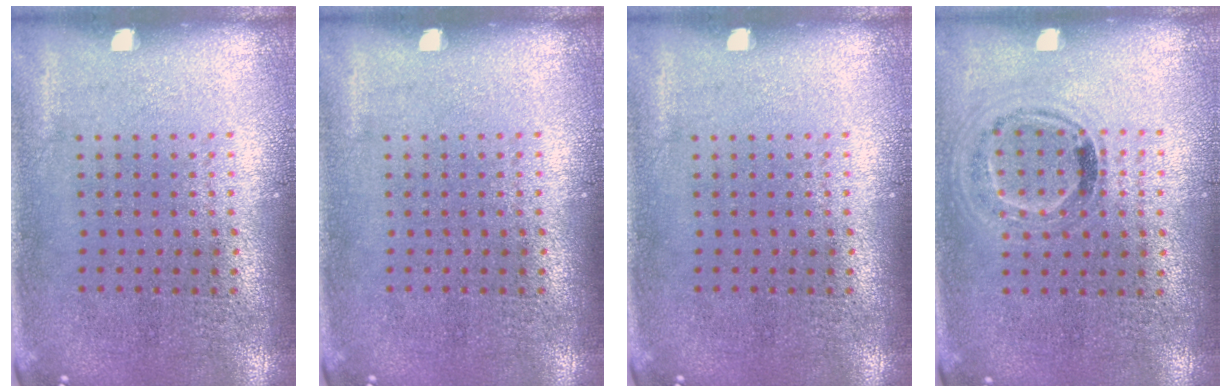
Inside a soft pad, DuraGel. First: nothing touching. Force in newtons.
{"total": 0.0}
{"total": 0.0}
{"total": 1.0, "press": 0.9, "slide": 0.5}